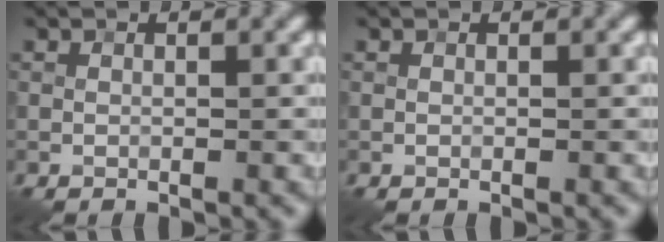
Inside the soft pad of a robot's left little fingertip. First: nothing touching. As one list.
[{"total": 0.0}]